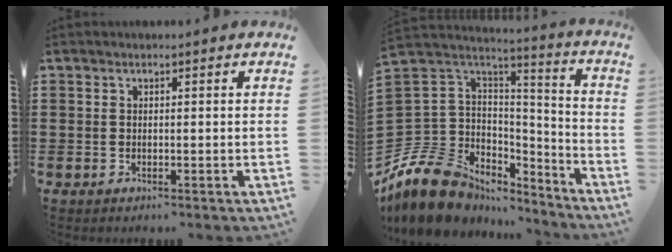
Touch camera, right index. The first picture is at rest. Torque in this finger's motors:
{"motor_torque": [-0.16, -0.01, 0.06, -0.21]}